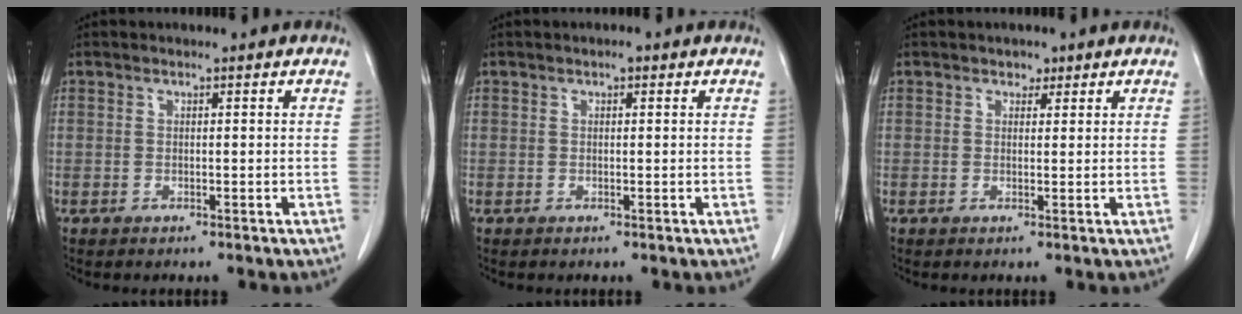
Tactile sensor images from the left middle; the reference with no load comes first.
{"total": 0.7, "force": [0.4, 0.3, 0.5], "torque": [-0.007, 0.000, 0.004]}
{"total": 1.4, "force": [0.9, 1.0, 0.3], "torque": [-0.002, -0.001, 0.012]}